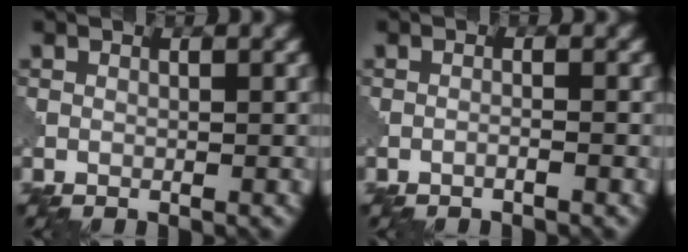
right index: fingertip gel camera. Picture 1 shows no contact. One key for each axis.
{"total": 0.9, "fx": -0.5, "fy": 0.1, "fz": 0.7, "tx": -0.014, "ty": 0.004, "tz": -0.018}